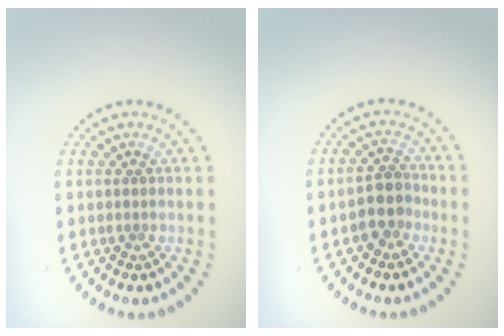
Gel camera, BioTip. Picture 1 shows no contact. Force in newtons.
{"total": 2.6, "press": 2.3, "slide": 1.3}